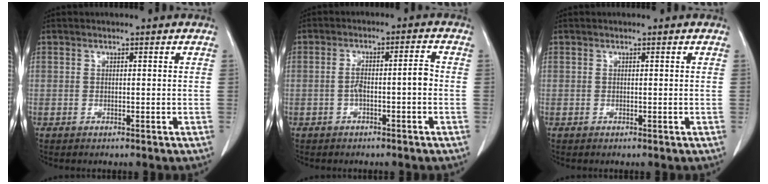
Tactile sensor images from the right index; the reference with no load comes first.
{"total": 4.4, "force": [-1.0, 0.8, 4.2], "torque": [-0.075, 0.017, -0.013]}
{"total": 0.0}